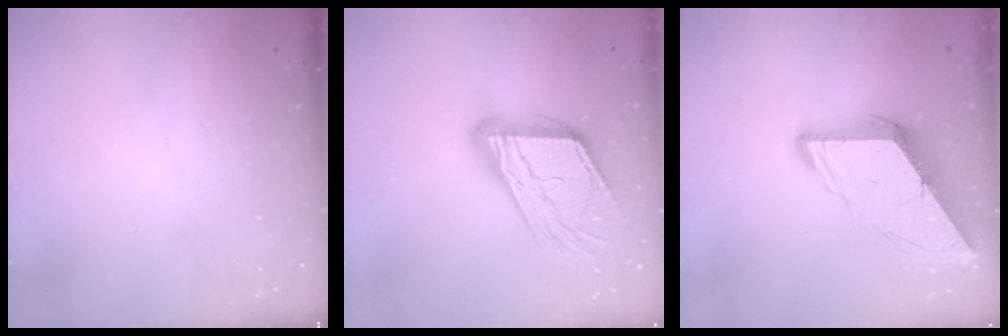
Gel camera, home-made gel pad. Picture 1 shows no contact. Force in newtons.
{"total": 17.4, "press": 17.3, "slide": 1.9}
{"total": 10.2, "press": 10.1, "slide": 1.2}